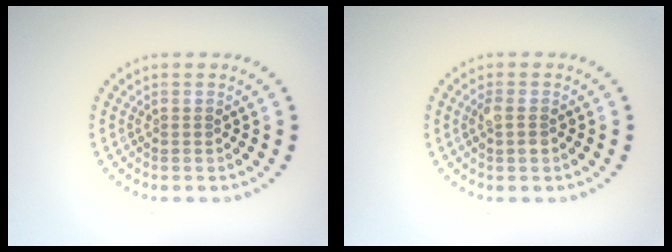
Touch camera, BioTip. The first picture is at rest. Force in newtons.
{"total": 1.5, "press": 1.5, "slide": 0.4}